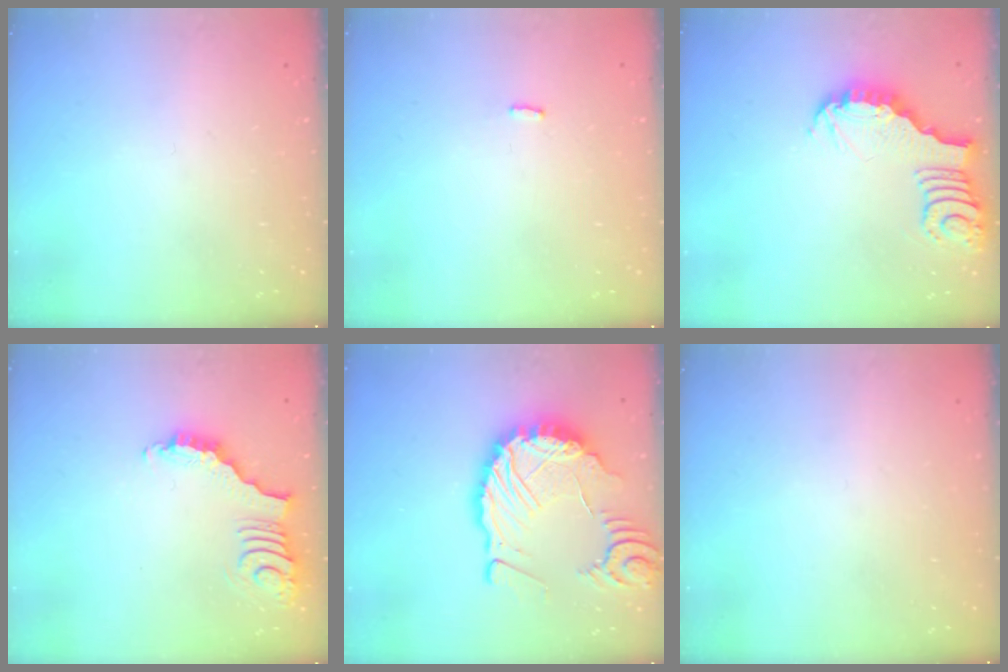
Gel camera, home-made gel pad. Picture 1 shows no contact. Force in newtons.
{"total": 2.5, "press": 2.5, "slide": 0.4}
{"total": 3.7, "press": 3.7, "slide": 0.1}
{"total": 3.9, "press": 3.9, "slide": 0.7}
{"total": 14.2, "press": 14.1, "slide": 1.6}
{"total": 0.0}